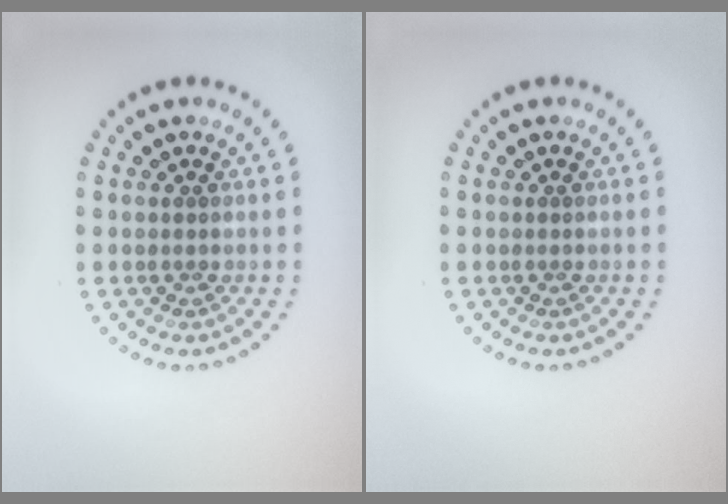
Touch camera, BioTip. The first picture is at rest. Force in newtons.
{"total": 0.0}